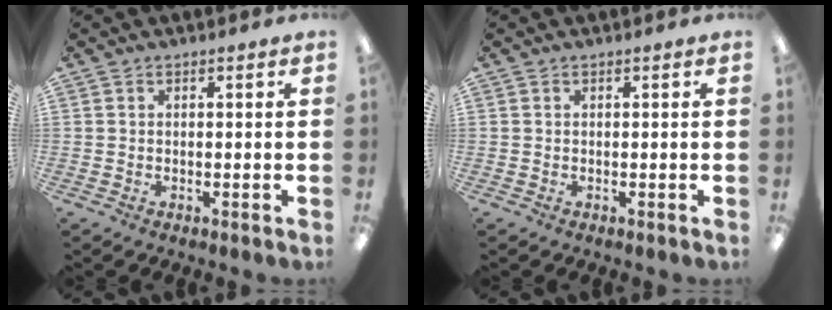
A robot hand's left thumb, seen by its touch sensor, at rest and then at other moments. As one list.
[{"total": 0.0}]